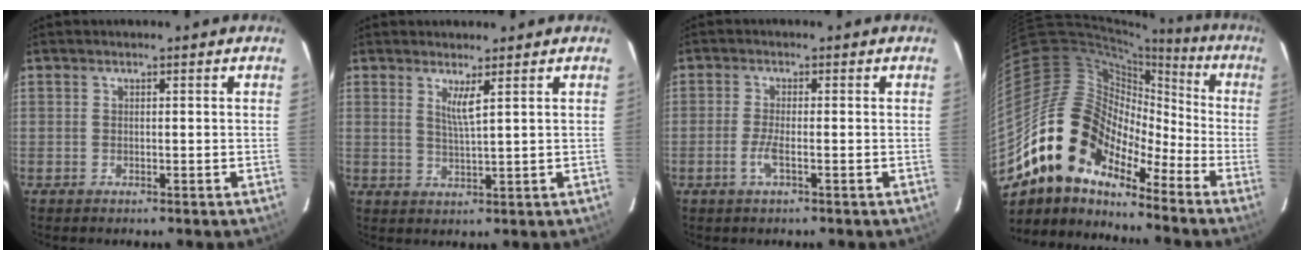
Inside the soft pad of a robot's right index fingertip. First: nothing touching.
{"total": 3.0, "force": [1.7, -0.4, 2.5], "torque": [-0.049, -0.011, 0.028]}
{"total": 2.9, "force": [-1.2, 0.2, 2.7], "torque": [-0.059, -0.004, -0.026]}
{"total": 16.6, "force": [-11.4, 9.1, 7.9], "torque": [-0.146, 0.013, -0.228]}